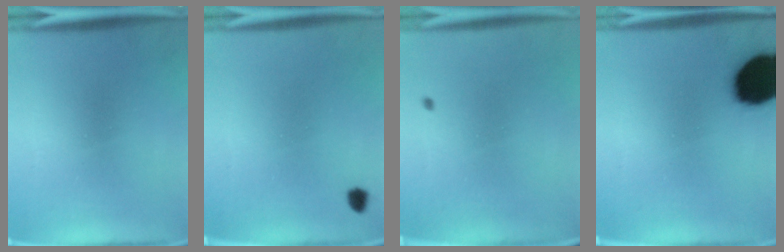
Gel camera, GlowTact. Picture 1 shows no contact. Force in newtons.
{"total": 1.4}
{"total": 0.6}
{"total": 19.7}